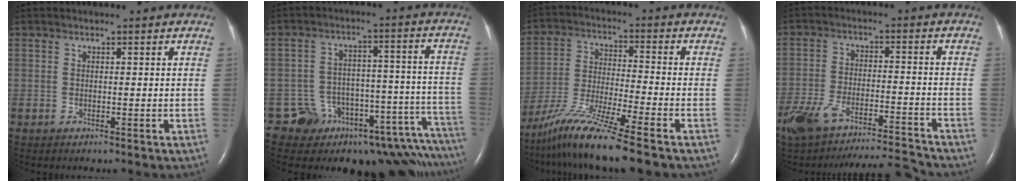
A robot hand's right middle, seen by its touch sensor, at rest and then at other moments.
{"total": 15.7, "force": [-14.0, 5.9, 4.1], "torque": [0.011, 0.087, -0.178]}
{"total": 11.8, "force": [-9.1, -1.4, 7.3], "torque": [-0.146, -0.031, -0.168]}
{"total": 13.9, "force": [-12.7, 1.5, 5.4], "torque": [-0.104, 0.018, -0.211]}